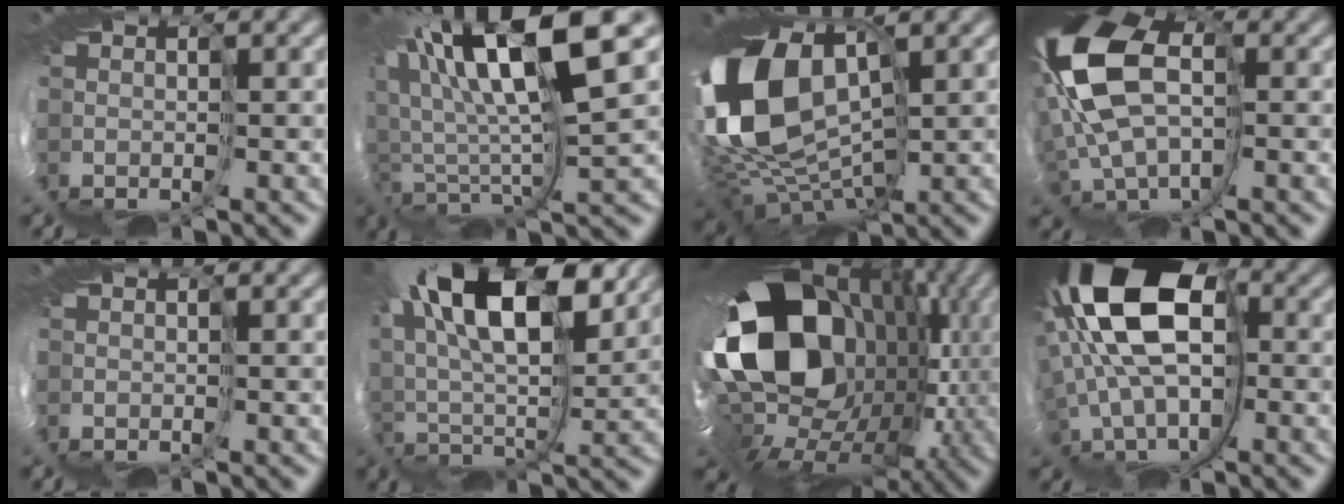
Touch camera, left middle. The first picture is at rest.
{"total": 13.0, "force": [8.5, 1.7, 9.7], "torque": [-0.199, 0.024, 0.149]}
{"total": 11.7, "force": [2.6, 7.3, 8.7], "torque": [-0.207, -0.012, 0.044]}
{"total": 11.2, "force": [3.2, 6.2, 8.8], "torque": [-0.213, 0.001, 0.044]}
{"total": 0.0}
{"total": 14.2, "force": [8.8, 5.0, 10.0], "torque": [-0.181, 0.054, 0.123]}
{"total": 18.4, "force": [3.8, 14.3, 11.0], "torque": [-0.177, -0.018, 0.010]}
{"total": 13.1, "force": [3.7, 7.8, 9.8], "torque": [-0.176, 0.012, 0.046]}